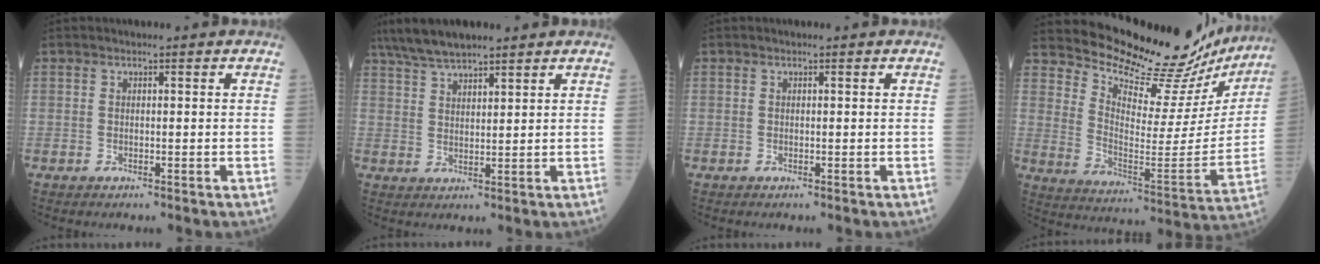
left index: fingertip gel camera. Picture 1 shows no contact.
{"total": 8.1, "force": [6.8, 1.3, 4.1], "torque": [-0.075, 0.028, 0.126]}
{"total": 0.0}
{"total": 23.3, "force": [22.1, 4.6, 5.5], "torque": [-0.084, -0.091, 0.290]}